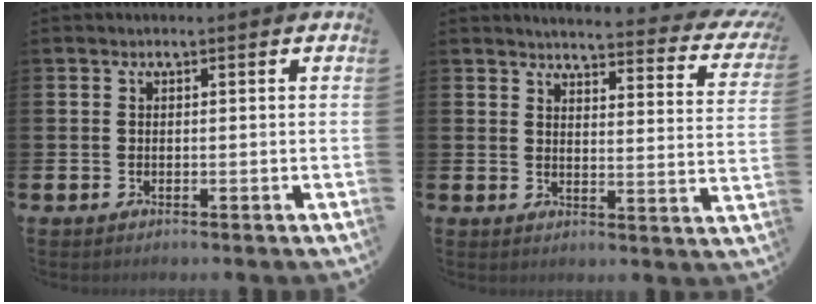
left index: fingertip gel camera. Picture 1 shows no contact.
{"total": 3.8, "force": [3.6, 0.4, 1.1], "torque": [-0.026, -0.038, 0.054]}